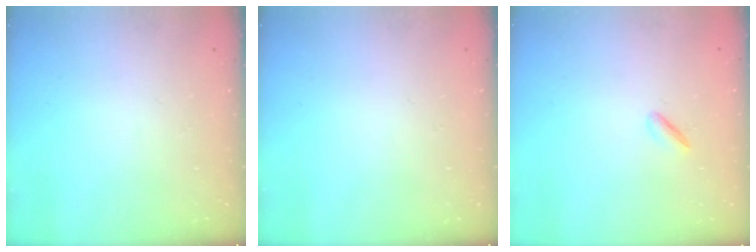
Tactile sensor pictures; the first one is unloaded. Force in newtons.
{"total": 0.0}
{"total": 2.0, "press": 1.9, "slide": 0.7}